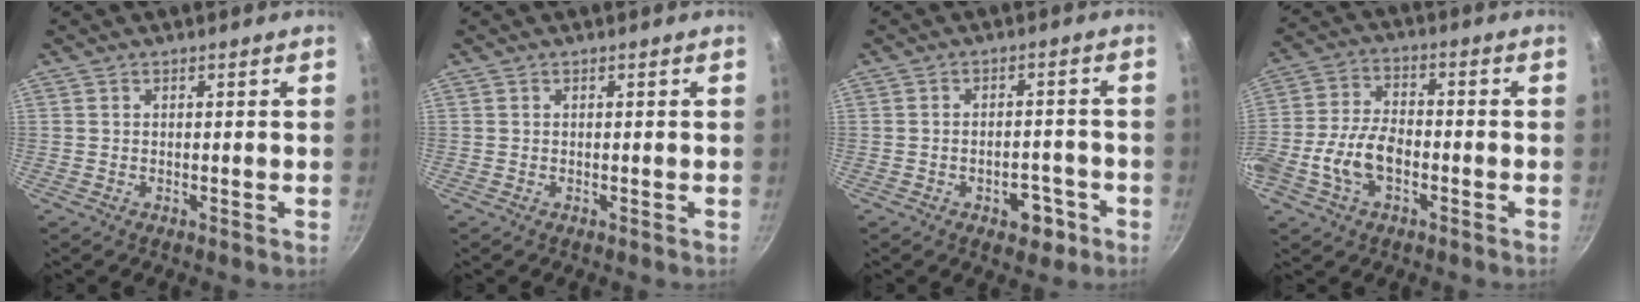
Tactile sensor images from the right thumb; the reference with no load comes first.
{"total": 0.0}
{"total": 5.9, "force": [-3.0, 3.4, 3.8], "torque": [-0.029, 0.020, -0.035]}
{"total": 10.2, "force": [-3.2, 6.0, 7.6], "torque": [-0.139, 0.032, -0.069]}